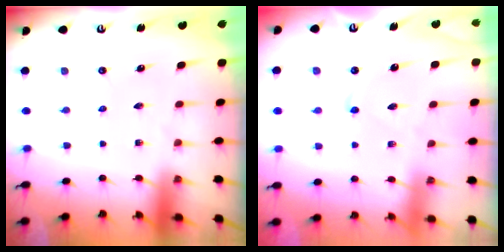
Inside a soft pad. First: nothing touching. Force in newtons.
{"total": 6.7, "press": 6.6, "slide": 0.7}